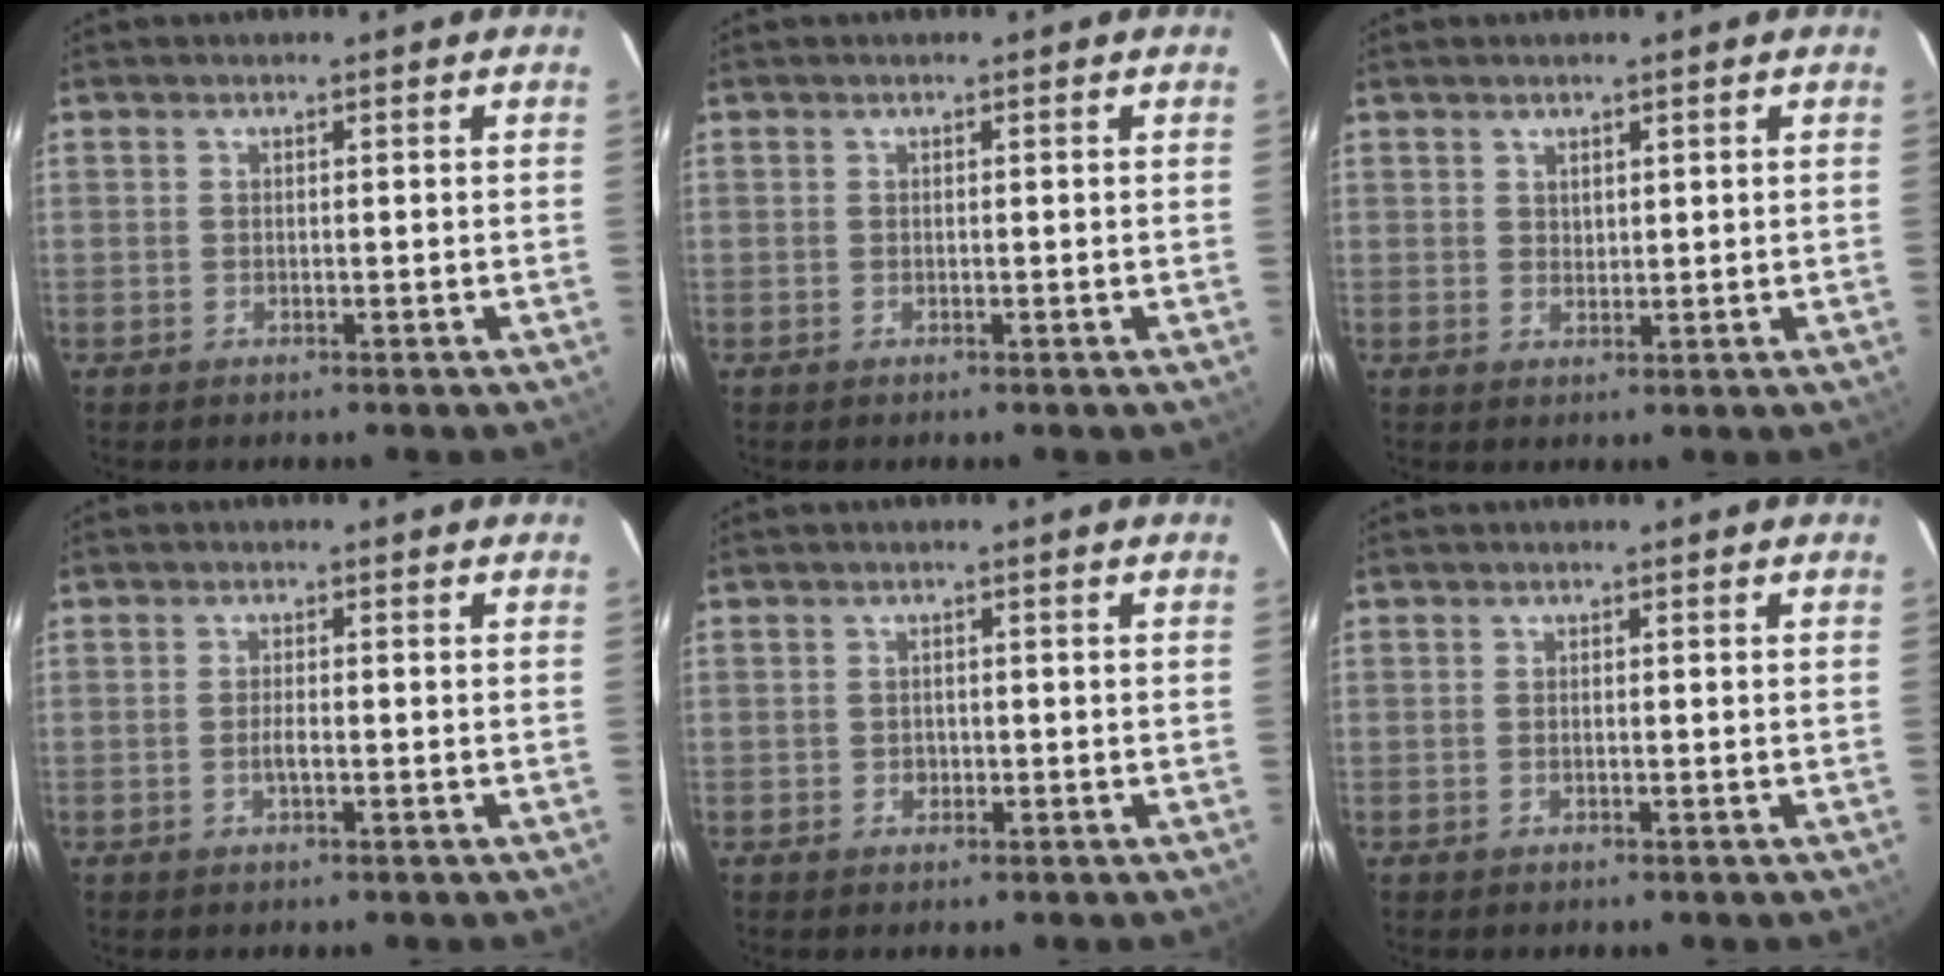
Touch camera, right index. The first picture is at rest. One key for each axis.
{"total": 0.0}
{"total": 1.6, "fx": 1.2, "fy": 0.9, "fz": 0.4, "tx": -0.002, "ty": 0.002, "tz": 0.022}
{"total": 1.6, "fx": -0.5, "fy": 0.3, "fz": 1.5, "tx": -0.031, "ty": 0.001, "tz": -0.010}
{"total": 1.4, "fx": -0.4, "fy": 1.3, "fz": 0.3, "tx": -0.002, "ty": 0.003, "tz": -0.001}
{"total": 0.0}